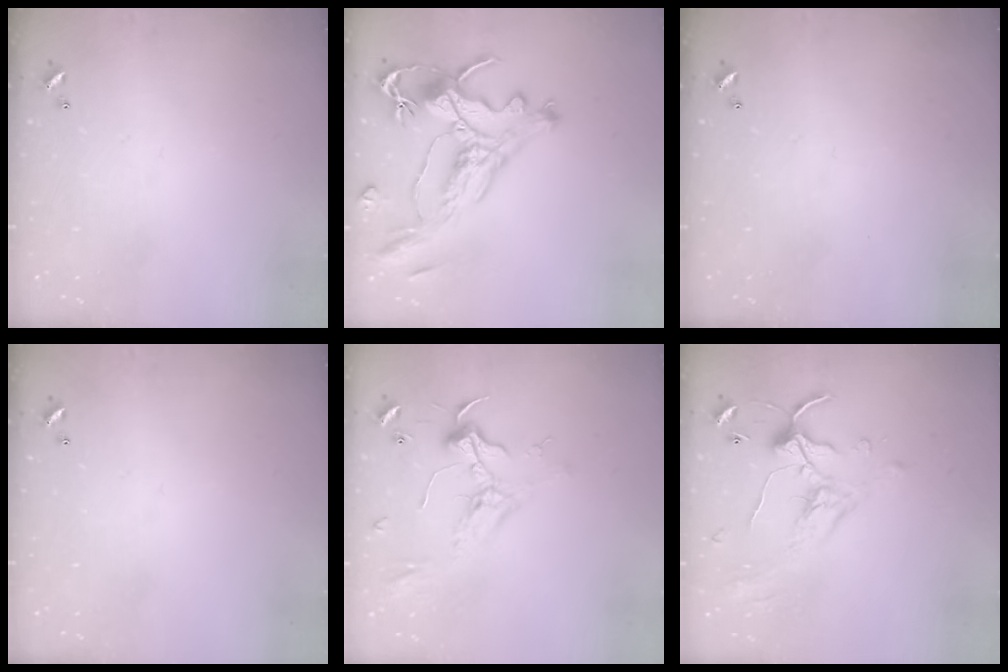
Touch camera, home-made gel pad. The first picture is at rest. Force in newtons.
{"total": 2.1, "press": 1.6, "slide": 1.3}
{"total": 0.0}
{"total": 0.0}
{"total": 2.4, "press": 2.3, "slide": 0.9}
{"total": 1.2, "press": 0.6, "slide": 1.1}